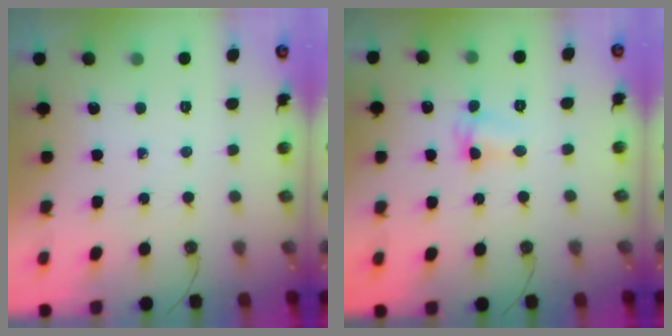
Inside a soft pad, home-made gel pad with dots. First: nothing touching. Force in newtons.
{"total": 3.1, "press": 3.1, "slide": 0.5}